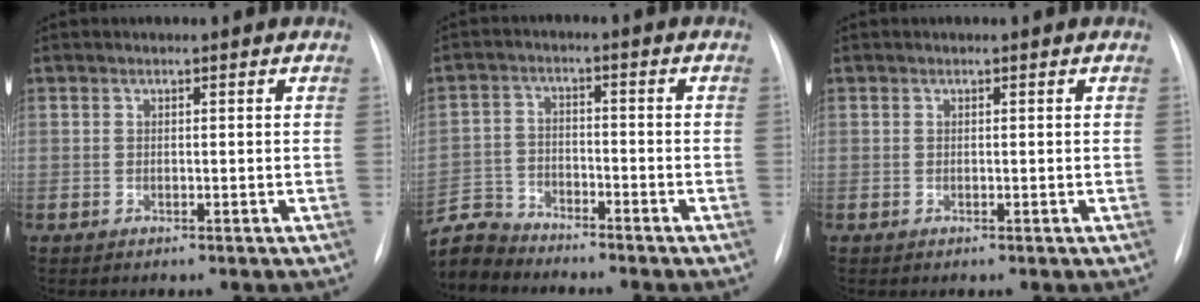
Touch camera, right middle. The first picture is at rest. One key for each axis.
{"total": 7.0, "fx": -6.9, "fy": 1.3, "fz": -0.5, "tx": 0.008, "ty": 0.005, "tz": -0.137}
{"total": 0.0}